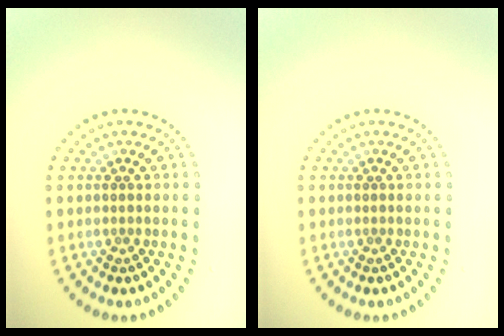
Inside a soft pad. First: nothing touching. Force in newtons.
{"total": 0.0}